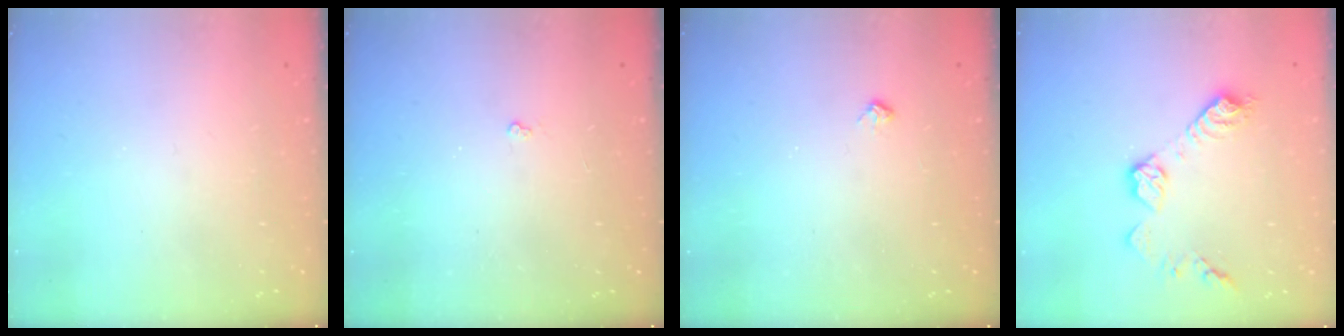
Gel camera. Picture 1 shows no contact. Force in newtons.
{"total": 1.8, "press": 1.8, "slide": 0.3}
{"total": 6.2, "press": 6.1, "slide": 0.7}
{"total": 10.6, "press": 10.6, "slide": 0.4}